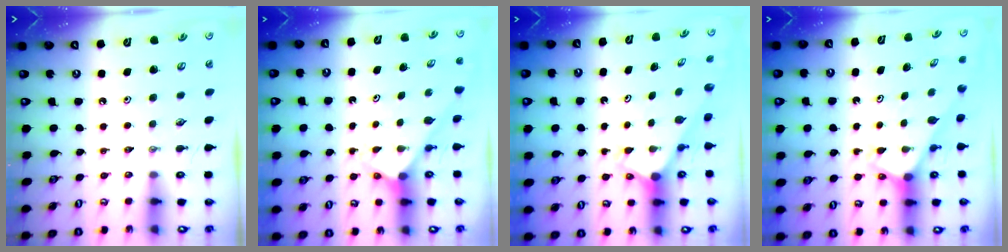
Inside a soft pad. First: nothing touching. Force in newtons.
{"total": 2.4, "press": 2.4, "slide": 0.2}
{"total": 2.3, "press": 2.3, "slide": 0.2}
{"total": 2.7, "press": 2.7, "slide": 0.2}